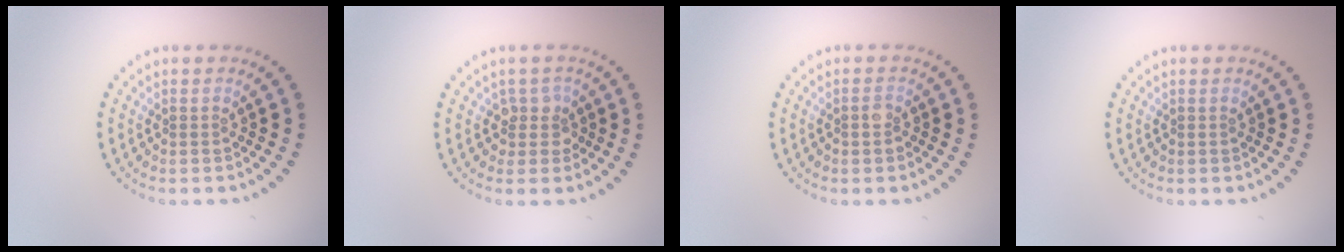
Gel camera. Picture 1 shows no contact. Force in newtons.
{"total": 1.9, "press": 1.5, "slide": 1.1}
{"total": 0.9, "press": 0.8, "slide": 0.4}
{"total": 0.0}